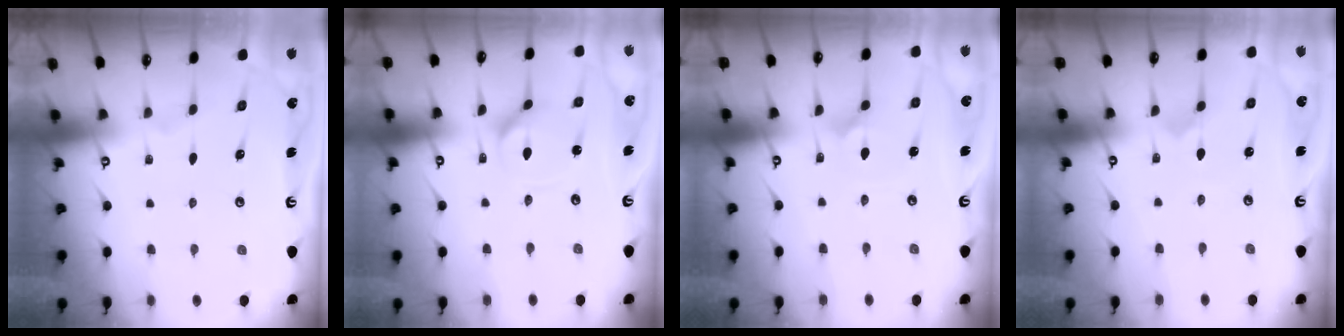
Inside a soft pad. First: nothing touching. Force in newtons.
{"total": 4.2, "press": 4.2, "slide": 0.3}
{"total": 2.6, "press": 2.6, "slide": 0.2}
{"total": 0.0}